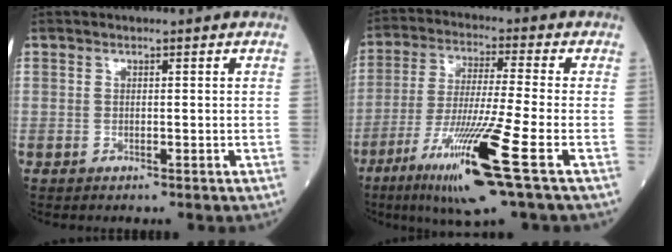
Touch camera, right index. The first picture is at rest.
{"total": 14.6, "force": [-6.8, -1.1, 12.9], "torque": [-0.256, -0.036, -0.124]}